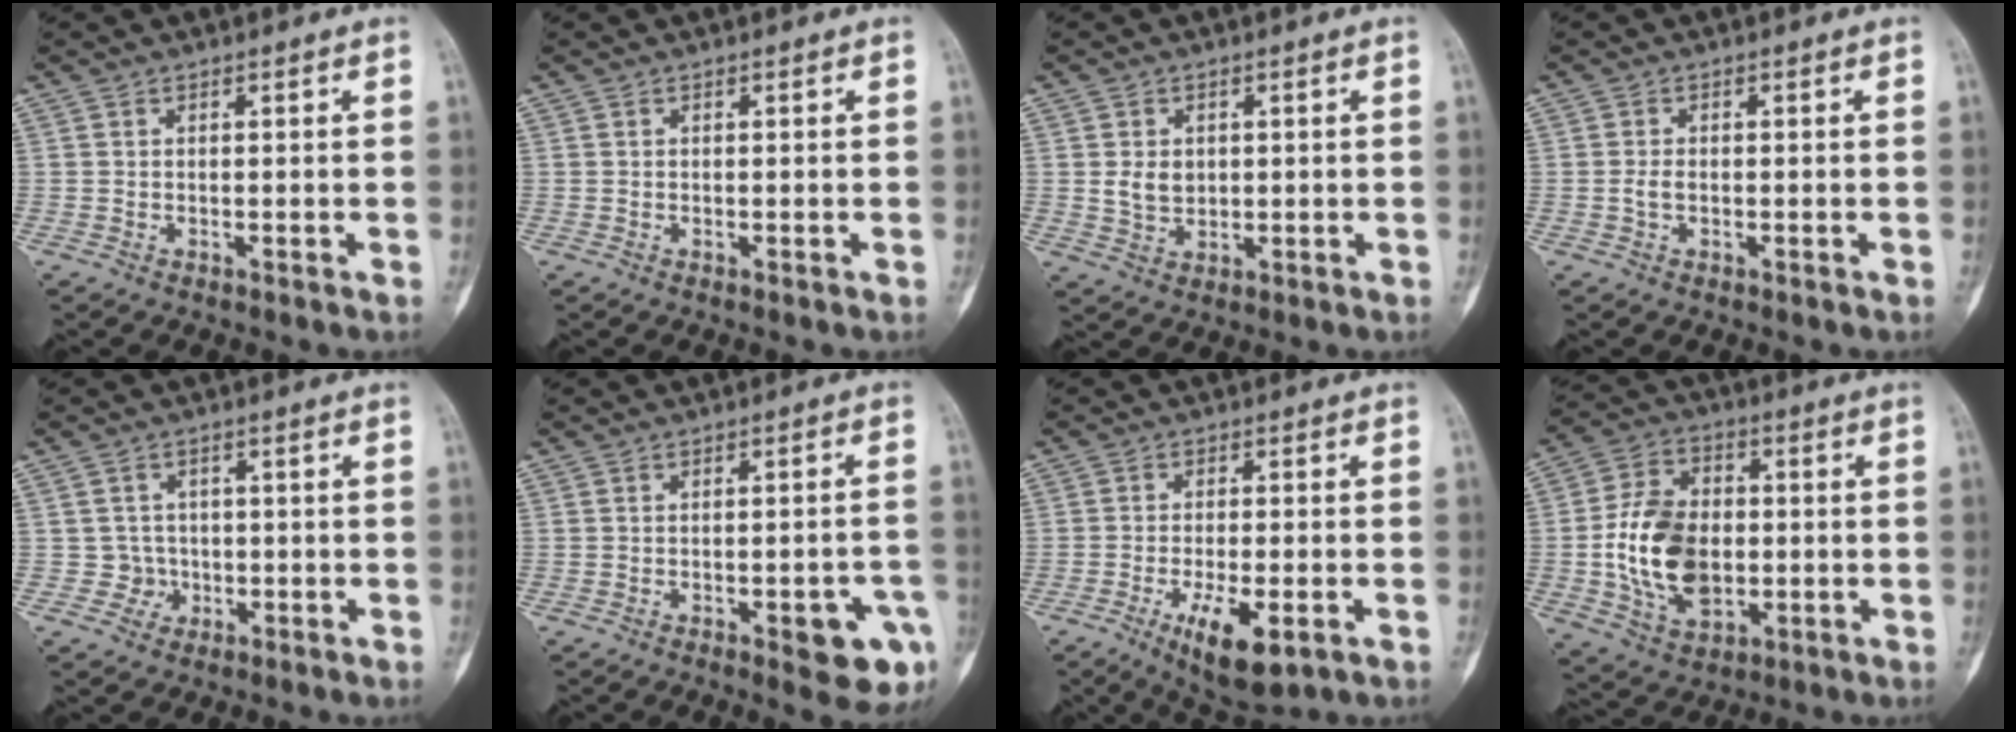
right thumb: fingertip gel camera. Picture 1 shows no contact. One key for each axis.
{"total": 0.0}
{"total": 4.2, "fx": 0.6, "fy": 3.3, "fz": 2.6, "tx": -0.032, "ty": -0.006, "tz": 0.018}
{"total": 1.5, "fx": -0.3, "fy": 0.9, "fz": 1.2, "tx": -0.028, "ty": 0.002, "tz": -0.006}
{"total": 3.1, "fx": -0.5, "fy": 3.0, "fz": -0.2, "tx": 0.031, "ty": 0.012, "tz": -0.012}
{"total": 9.0, "fx": -3.6, "fy": 3.0, "fz": 7.7, "tx": -0.074, "ty": 0.017, "tz": -0.036}
{"total": 9.6, "fx": -4.1, "fy": 3.4, "fz": 8.0, "tx": -0.129, "ty": -0.004, "tz": -0.057}
{"total": 16.0, "fx": -1.4, "fy": 10.9, "fz": 11.6, "tx": -0.192, "ty": 0.009, "tz": -0.017}